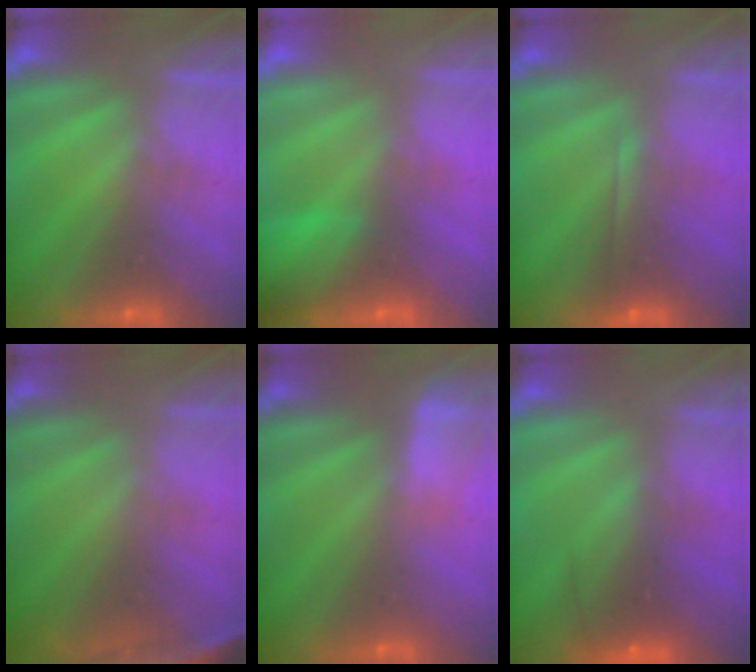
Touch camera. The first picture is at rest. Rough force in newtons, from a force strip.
{"total": 7.4}
{"total": 1.8}
{"total": 7.3}
{"total": 2.9}
{"total": 6.1}